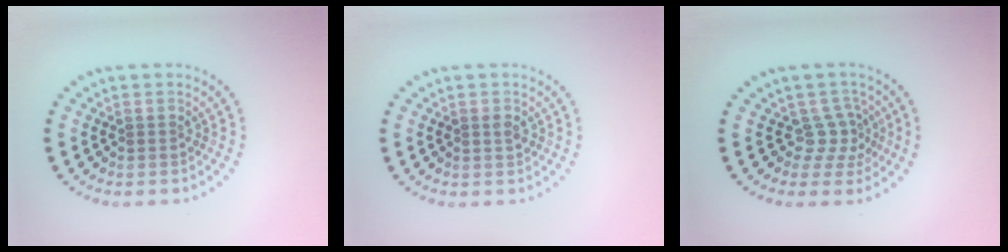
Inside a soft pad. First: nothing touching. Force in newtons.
{"total": 0.9, "press": 0.9, "slide": 0.1}
{"total": 2.3, "press": 1.5, "slide": 1.7}